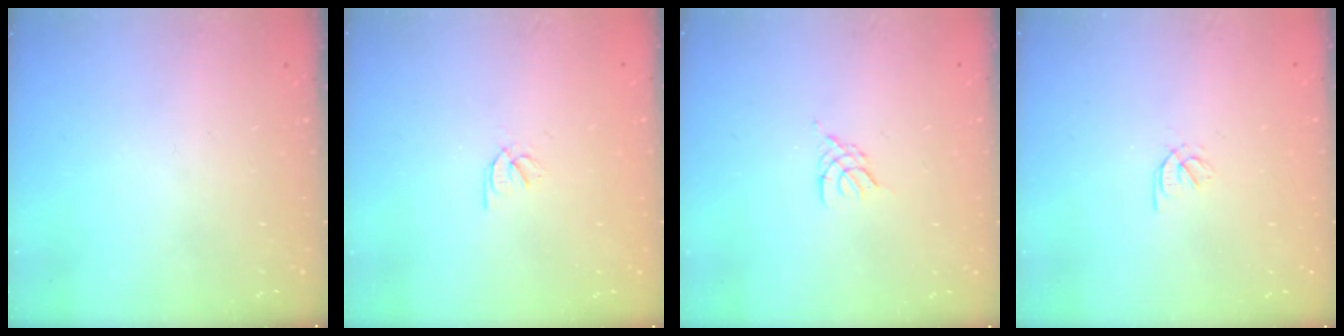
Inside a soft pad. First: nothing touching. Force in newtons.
{"total": 2.1, "press": 2.1, "slide": 0.1}
{"total": 2.4, "press": 2.3, "slide": 0.5}
{"total": 1.7, "press": 1.6, "slide": 0.6}